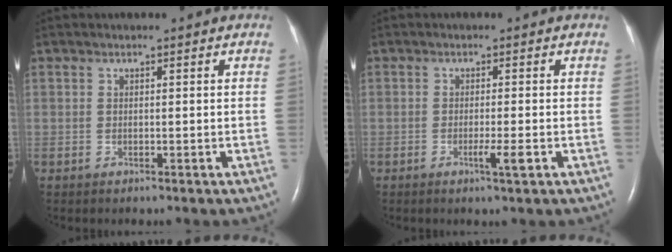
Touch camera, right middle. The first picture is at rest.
{"total": 2.2, "force": [-0.9, -0.3, 2.0], "torque": [-0.038, -0.005, -0.015]}